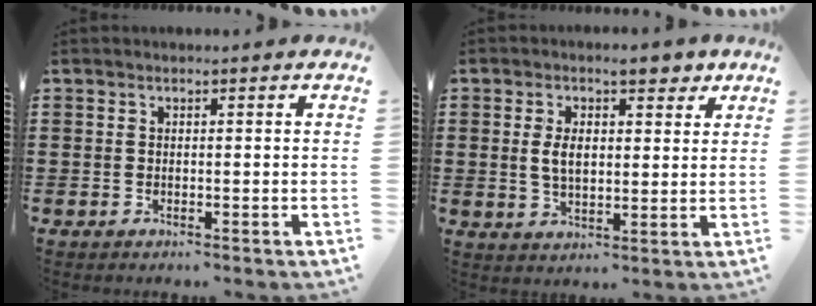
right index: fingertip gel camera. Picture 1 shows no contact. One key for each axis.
{"total": 6.2, "fx": 2.0, "fy": 3.3, "fz": 4.9, "tx": -0.091, "ty": 0.005, "tz": 0.030}